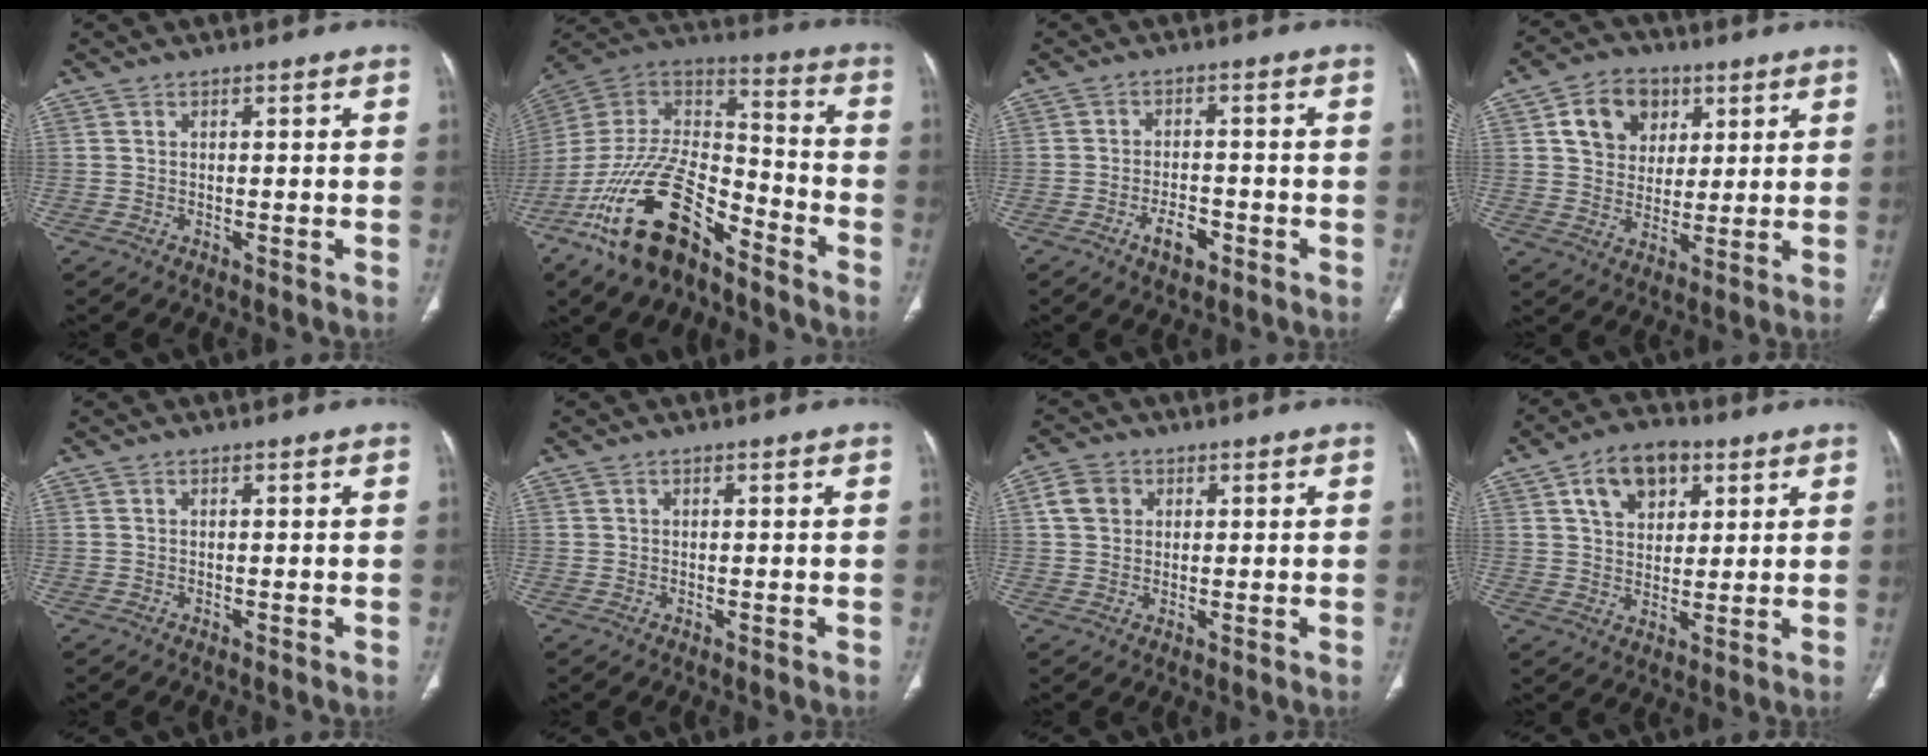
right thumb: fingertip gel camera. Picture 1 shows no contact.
{"total": 22.1, "force": [-13.8, 10.0, 14.1], "torque": [-0.256, 0.074, -0.251]}
{"total": 4.9, "force": [-2.6, 2.6, 3.3], "torque": [-0.049, 0.016, -0.042]}
{"total": 10.6, "force": [3.9, 8.5, 5.0], "torque": [-0.048, -0.010, 0.068]}
{"total": 0.0}
{"total": 0.0}
{"total": 4.8, "force": [1.4, 4.0, 2.2], "torque": [-0.024, 0.003, 0.025]}
{"total": 10.5, "force": [4.6, 7.0, 6.4], "torque": [-0.073, -0.008, 0.073]}